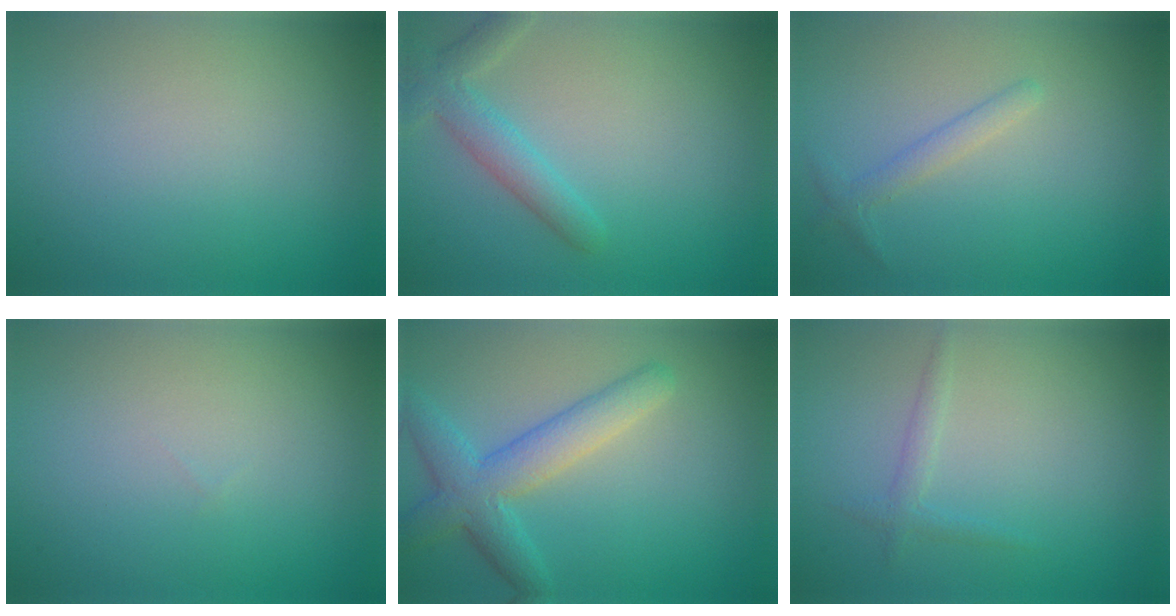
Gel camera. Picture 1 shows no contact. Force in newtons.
{"total": 3.0, "press": 3.0, "slide": 0.2}
{"total": 1.4, "press": 1.4, "slide": 0.0}
{"total": 0.0}
{"total": 4.7, "press": 4.7, "slide": 0.2}
{"total": 1.2, "press": 1.2, "slide": 0.1}